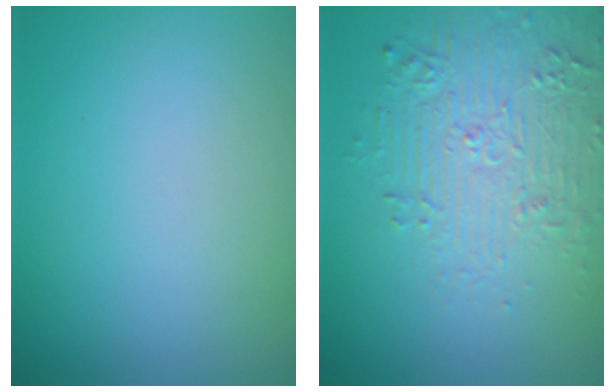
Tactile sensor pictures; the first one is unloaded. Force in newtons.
{"total": 4.9, "press": 4.1, "slide": 2.7}